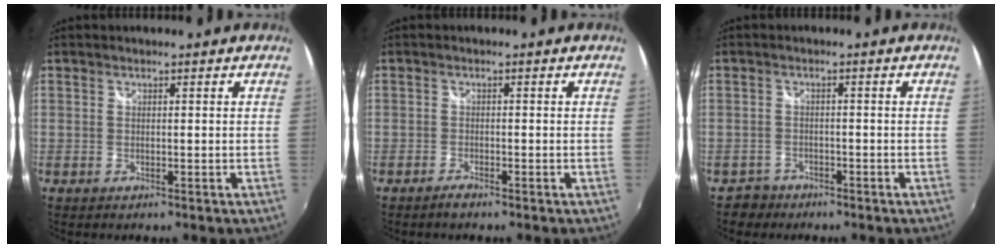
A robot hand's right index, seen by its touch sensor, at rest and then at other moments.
{"total": 1.4, "force": [-1.3, 0.3, 0.5], "torque": [-0.016, -0.004, -0.029]}
{"total": 3.2, "force": [-2.3, 2.1, -0.3], "torque": [-0.008, 0.006, -0.042]}